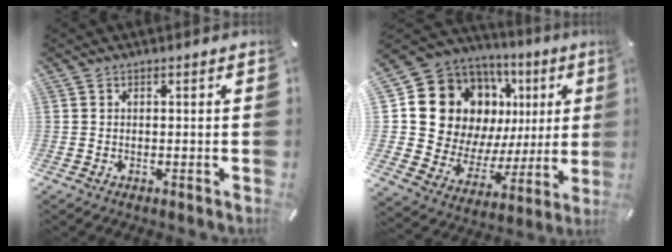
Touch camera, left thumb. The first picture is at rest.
{"total": 17.7, "force": [7.5, 13.6, 8.5], "torque": [-0.152, -0.052, 0.154]}